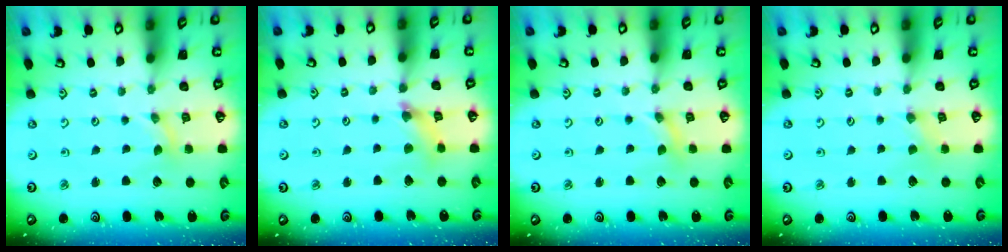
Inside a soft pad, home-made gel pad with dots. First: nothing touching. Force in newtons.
{"total": 5.0, "press": 5.0, "slide": 0.4}
{"total": 0.0}
{"total": 0.0}